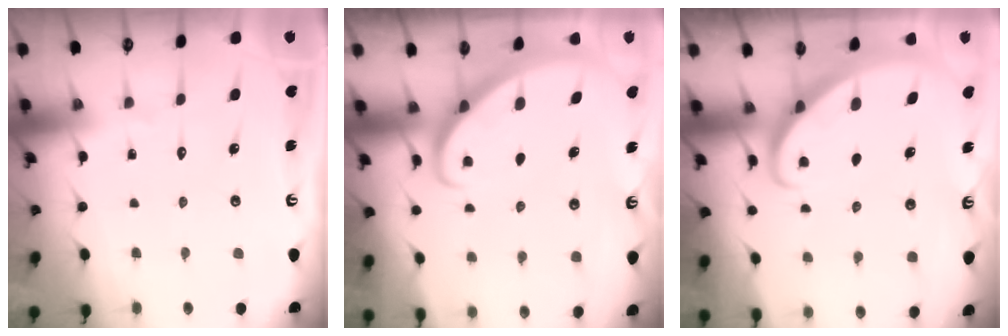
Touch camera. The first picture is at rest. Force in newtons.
{"total": 2.7, "press": 2.7, "slide": 0.2}
{"total": 2.8, "press": 2.8, "slide": 0.2}